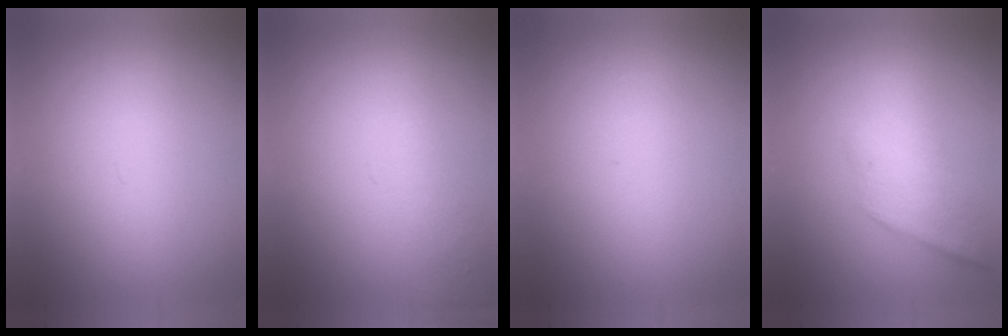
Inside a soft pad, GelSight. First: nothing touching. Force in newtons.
{"total": 1.1}
{"total": 0.0}
{"total": 2.2}